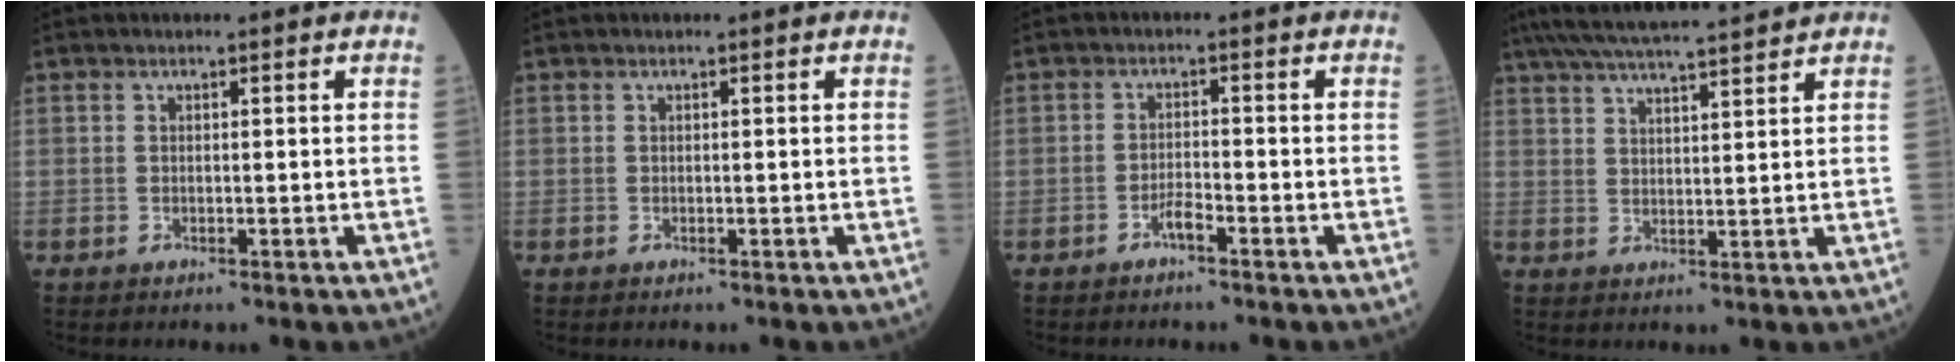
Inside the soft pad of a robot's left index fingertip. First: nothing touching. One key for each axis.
{"total": 0.0}
{"total": 1.9, "fx": -1.5, "fy": 0.1, "fz": 1.1, "tx": -0.023, "ty": 0.001, "tz": -0.028}
{"total": 14.5, "fx": 12.9, "fy": 0.8, "fz": 6.6, "tx": -0.126, "ty": 0.033, "tz": 0.201}